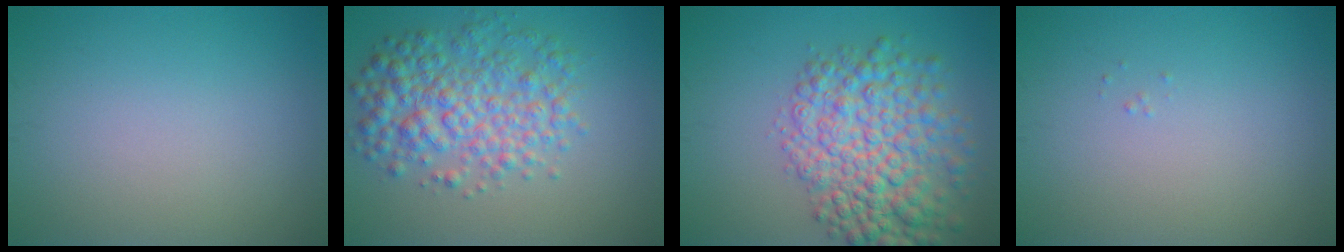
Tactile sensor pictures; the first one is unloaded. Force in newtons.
{"total": 5.9, "press": 5.9, "slide": 0.1}
{"total": 8.2, "press": 8.2, "slide": 0.2}
{"total": 0.0}